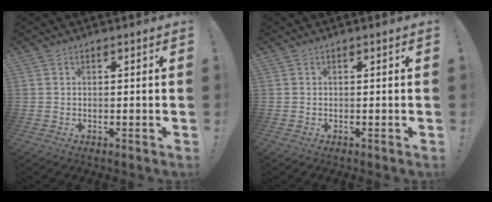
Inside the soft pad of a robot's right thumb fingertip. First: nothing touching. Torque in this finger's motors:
{"motor_torque": [0.00, 0.00, 0.00, 0.00, 0.00]}